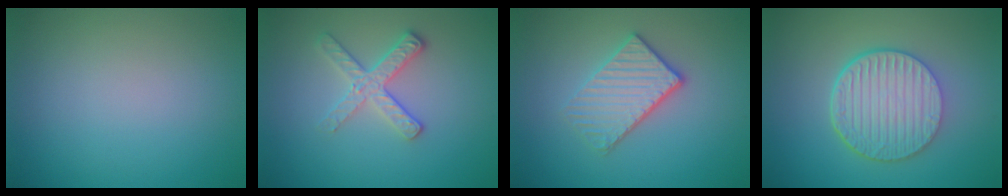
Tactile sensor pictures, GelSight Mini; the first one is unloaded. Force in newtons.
{"total": 2.7, "press": 2.4, "slide": 1.2}
{"total": 3.5, "press": 3.1, "slide": 1.7}
{"total": 6.5, "press": 4.8, "slide": 4.5}